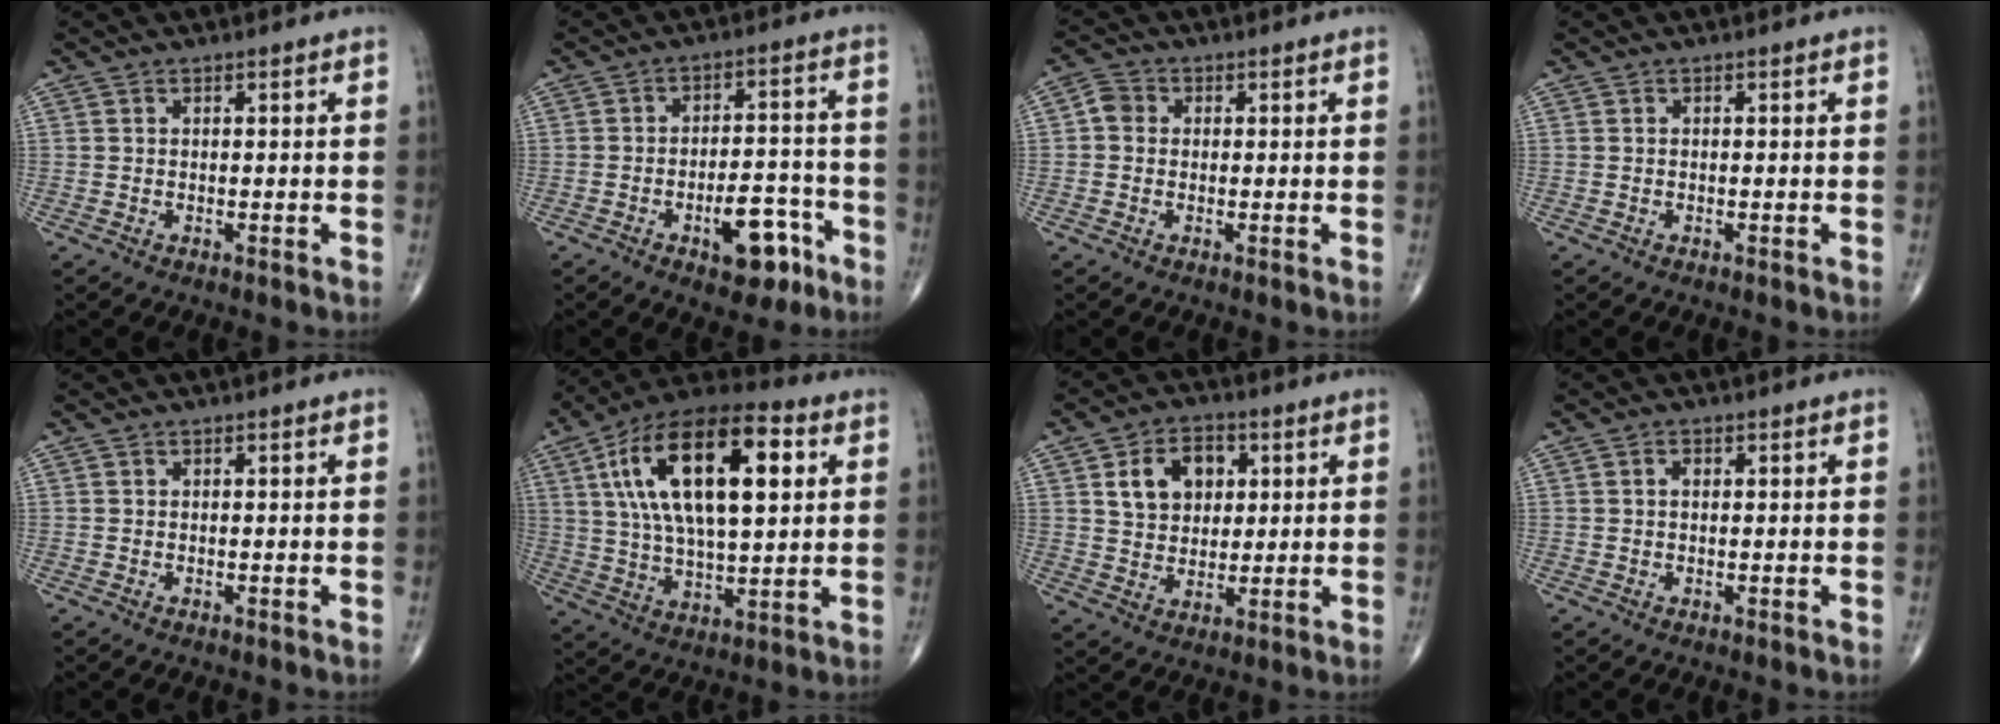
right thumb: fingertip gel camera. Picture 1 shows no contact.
{"total": 9.9, "force": [-4.9, 4.8, 7.1], "torque": [-0.081, 0.042, -0.067]}
{"total": 3.1, "force": [0.0, 2.7, 1.4], "torque": [-0.015, 0.008, -0.008]}
{"total": 0.0}
{"total": 0.0}
{"total": 23.9, "force": [6.6, 10.6, 20.4], "torque": [-0.353, 0.004, 0.104]}
{"total": 9.9, "force": [3.1, 7.2, 6.0], "torque": [-0.066, -0.006, 0.054]}
{"total": 1.3, "force": [0.3, 0.8, 0.9], "torque": [-0.016, 0.003, 0.005]}